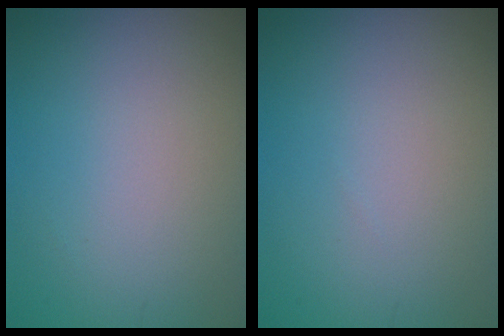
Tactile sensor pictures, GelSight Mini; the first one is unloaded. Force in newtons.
{"total": 0.0}